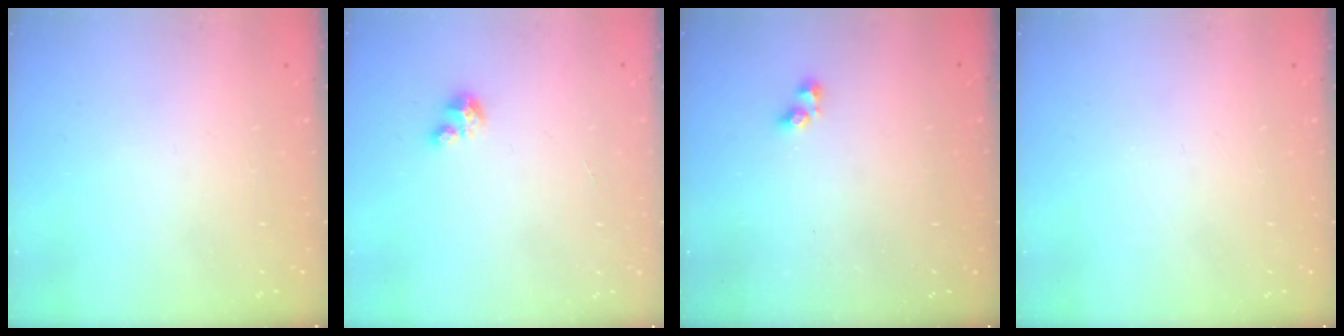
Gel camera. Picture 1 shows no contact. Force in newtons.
{"total": 2.3, "press": 2.3, "slide": 0.1}
{"total": 3.0, "press": 3.0, "slide": 0.4}
{"total": 0.0}